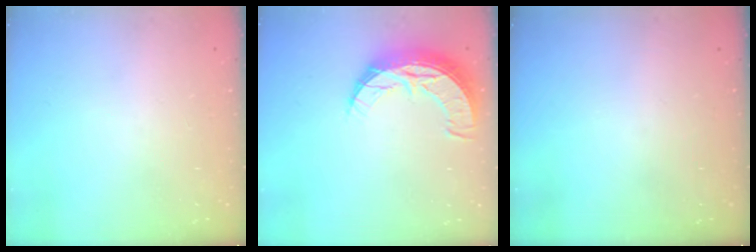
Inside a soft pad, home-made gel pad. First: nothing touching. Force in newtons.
{"total": 10.6, "press": 10.6, "slide": 0.8}
{"total": 0.0}